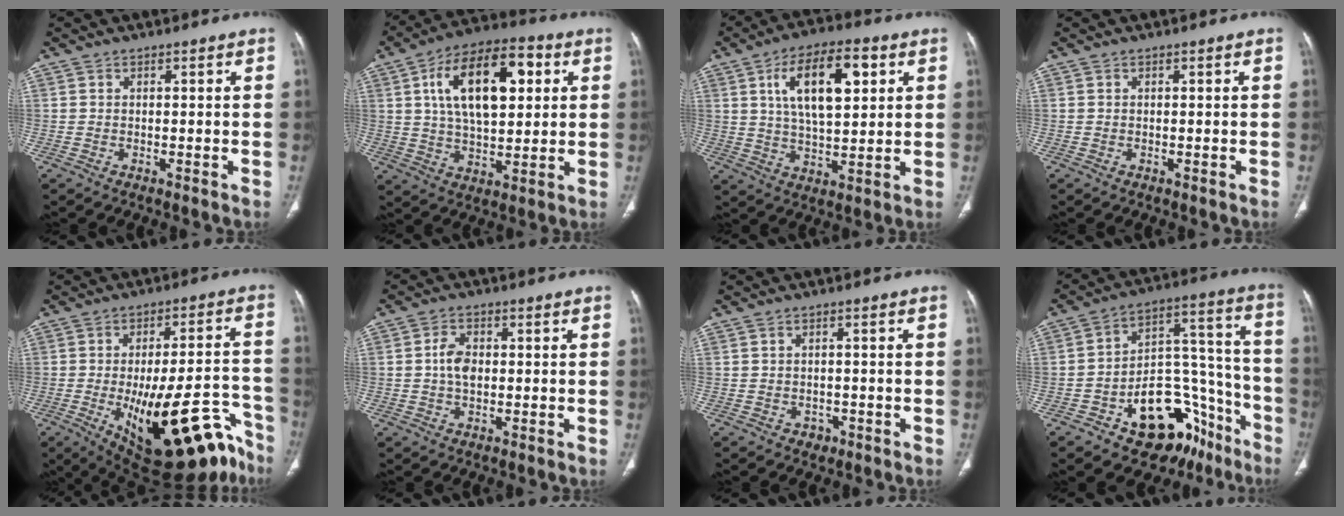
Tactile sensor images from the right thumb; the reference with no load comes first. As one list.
[{"total": 19.1, "force": [5.2, 9.7, 15.6], "torque": [-0.234, 0.008, 0.085]}, {"total": 14.9, "force": [4.9, 6.7, 12.4], "torque": [-0.193, -0.004, 0.084]}, {"total": 0.0}, {"total": 26.8, "force": [-14.0, 10.2, 20.4], "torque": [-0.209, 0.075, -0.188]}, {"total": 4.4, "force": [0.1, 2.8, 3.4], "torque": [-0.063, 0.007, -0.002]}, {"total": 2.0, "force": [-1.0, 1.6, 0.7], "torque": [-0.005, 0.006, -0.010]}, {"total": 21.6, "force": [-11.3, 12.7, 13.3], "torque": [-0.125, 0.117, -0.157]}]